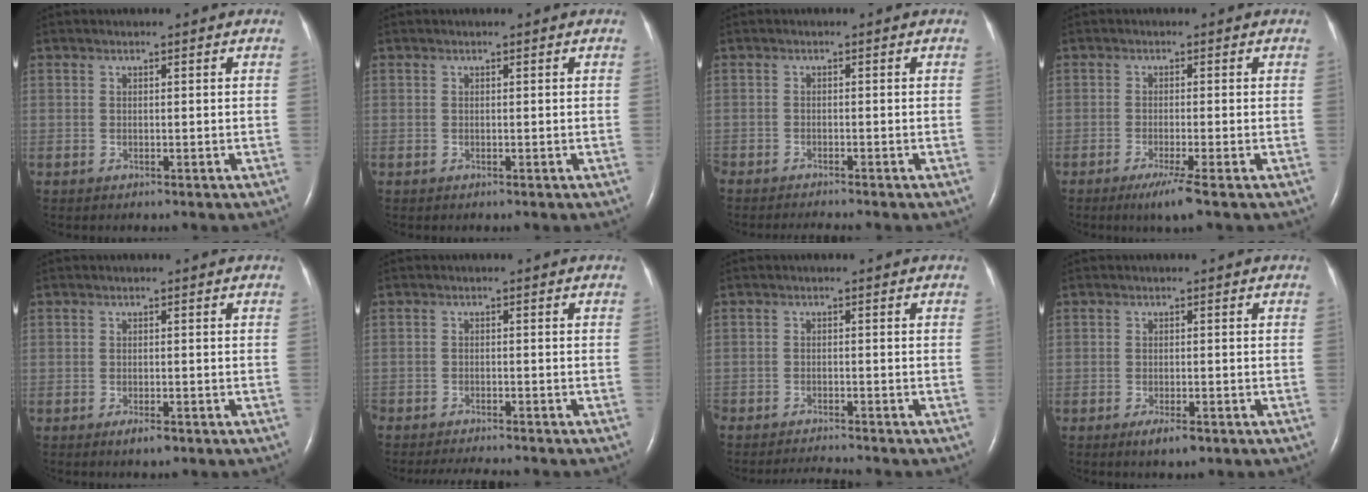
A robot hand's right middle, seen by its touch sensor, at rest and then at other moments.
{"total": 0.0}
{"total": 3.4, "force": [-3.2, -0.4, 1.1], "torque": [-0.016, -0.010, -0.049]}
{"total": 3.8, "force": [-2.3, -0.6, 3.0], "torque": [-0.056, -0.015, -0.043]}
{"total": 1.9, "force": [-1.2, 0.5, 1.4], "torque": [-0.027, -0.003, -0.018]}
{"total": 6.3, "force": [-5.8, 0.6, 2.3], "torque": [-0.029, -0.013, -0.088]}
{"total": 3.4, "force": [-3.3, -0.8, 0.3], "torque": [-0.010, -0.019, -0.054]}
{"total": 2.9, "force": [-1.8, 0.7, 2.2], "torque": [-0.041, -0.004, -0.027]}